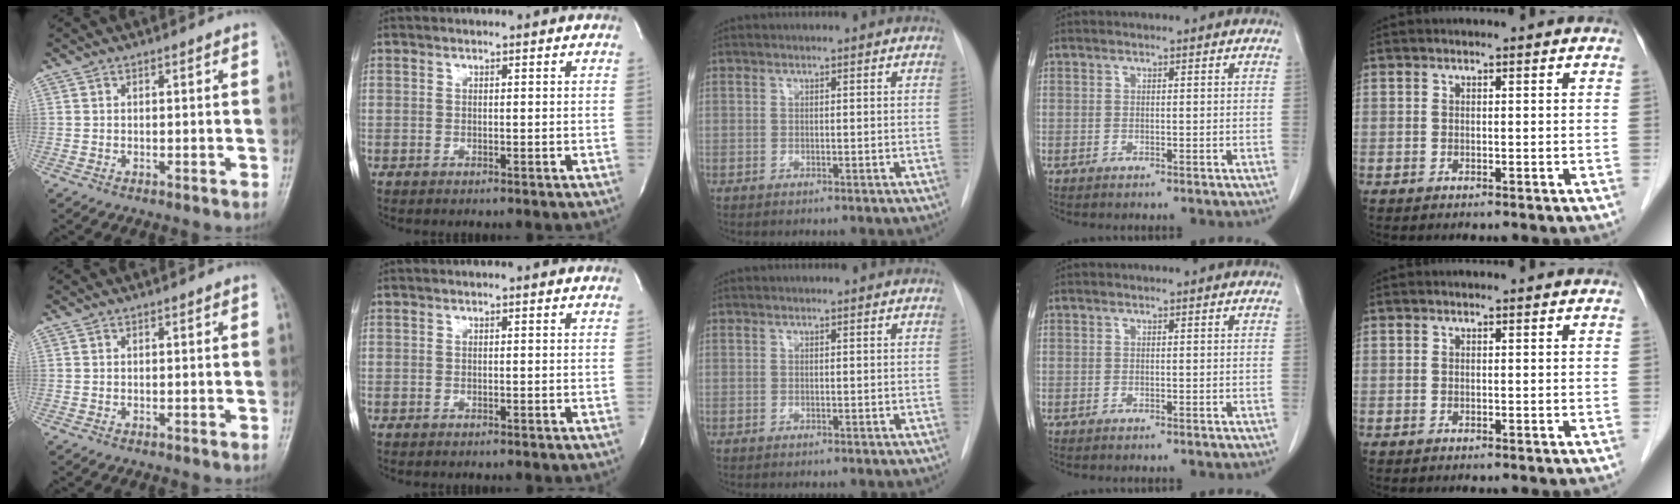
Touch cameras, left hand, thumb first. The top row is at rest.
{}